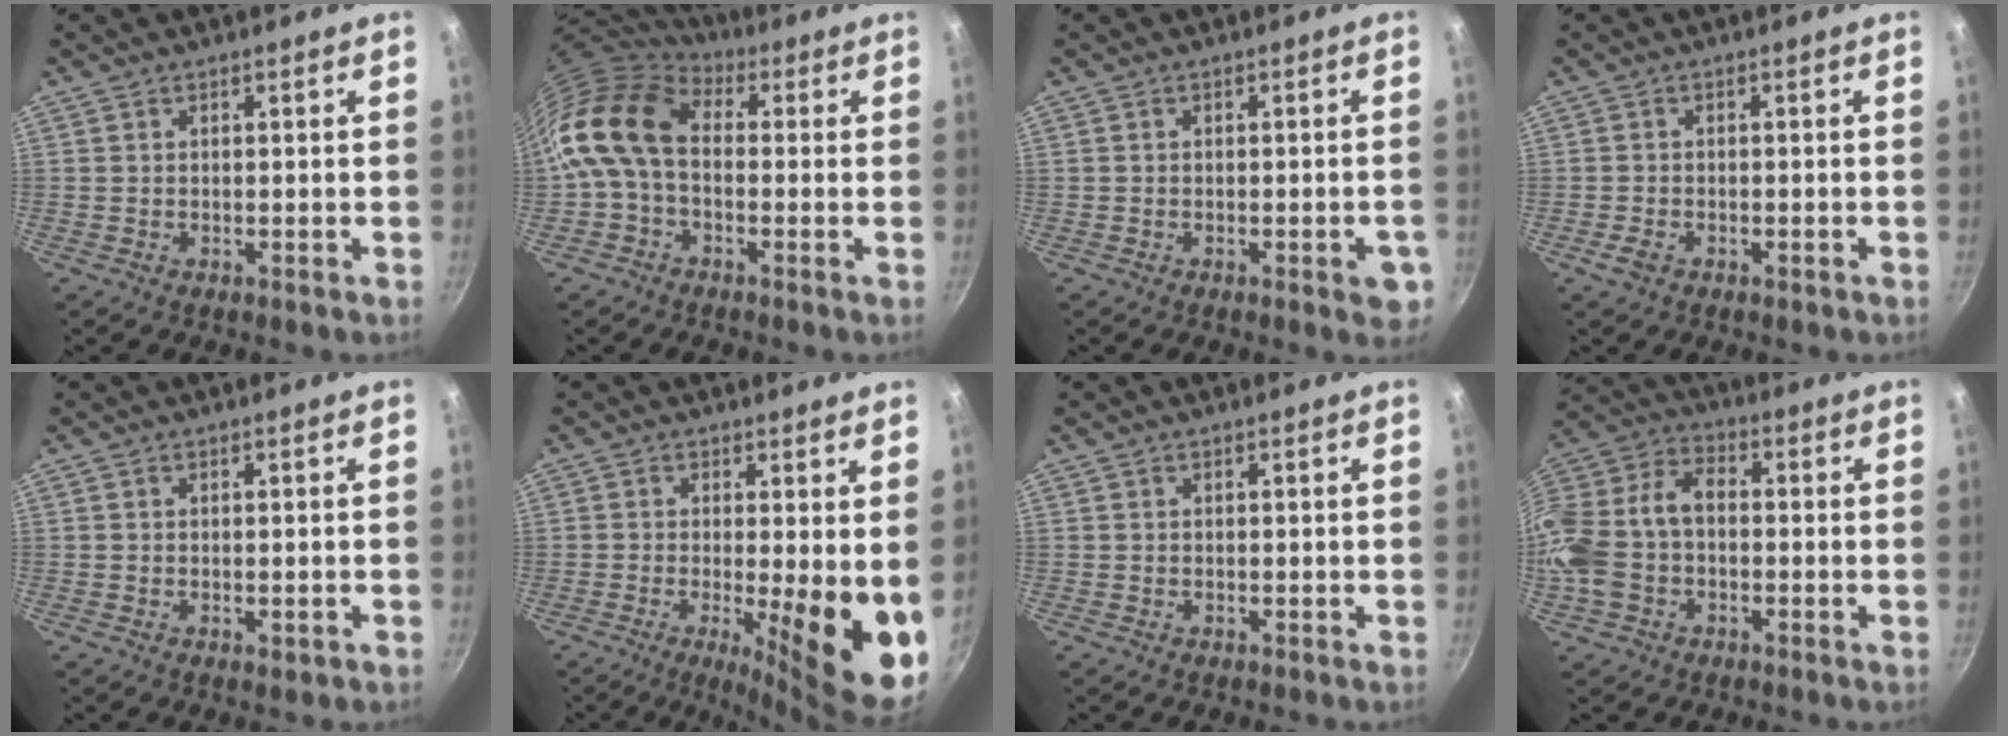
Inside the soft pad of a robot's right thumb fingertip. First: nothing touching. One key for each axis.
{"total": 14.3, "fx": 0.1, "fy": 9.7, "fz": 10.5, "tx": -0.197, "ty": 0.028, "tz": -0.019}
{"total": 4.4, "fx": -1.8, "fy": 1.5, "fz": 3.8, "tx": -0.034, "ty": 0.004, "tz": -0.022}
{"total": 2.3, "fx": -1.3, "fy": 1.3, "fz": 1.3, "tx": -0.028, "ty": 0.008, "tz": -0.024}
{"total": 1.3, "fx": -0.4, "fy": 0.5, "fz": 1.1, "tx": -0.015, "ty": -0.001, "tz": -0.005}
{"total": 13.3, "fx": -1.6, "fy": 3.2, "fz": 12.8, "tx": -0.159, "ty": -0.026, "tz": -0.017}
{"total": 0.0}
{"total": 15.7, "fx": -2.6, "fy": 10.8, "fz": 11.0, "tx": -0.223, "ty": 0.048, "tz": -0.064}